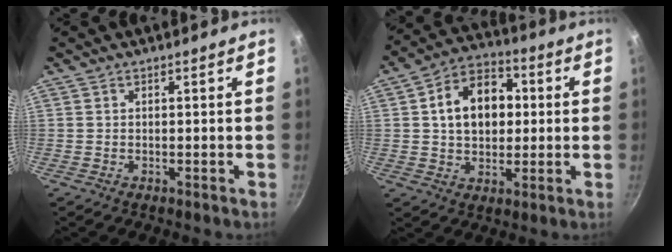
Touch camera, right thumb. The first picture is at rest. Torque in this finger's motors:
{"motor_torque": [-0.73, 1.21, 0.19, 0.29, 0.24]}